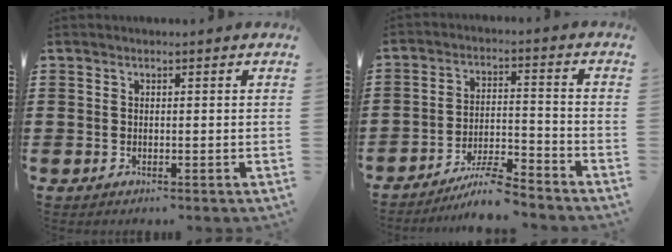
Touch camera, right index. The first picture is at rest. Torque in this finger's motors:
{"motor_torque": [0.04, -0.04, 0.21, 0.04]}